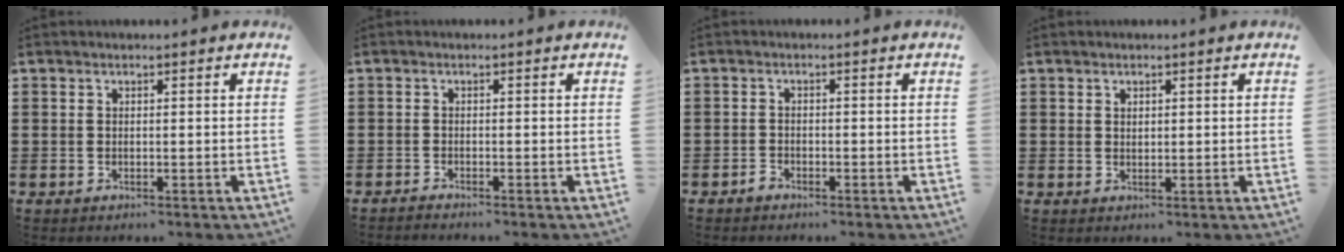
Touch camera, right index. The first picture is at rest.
{"total": 0.9, "force": [-0.9, -0.1, 0.0], "torque": [-0.001, 0.001, -0.019]}
{"total": 1.3, "force": [-1.1, 0.6, 0.3], "torque": [-0.007, 0.001, -0.024]}
{"total": 0.9, "force": [0.6, 0.5, 0.3], "torque": [-0.007, 0.003, 0.012]}